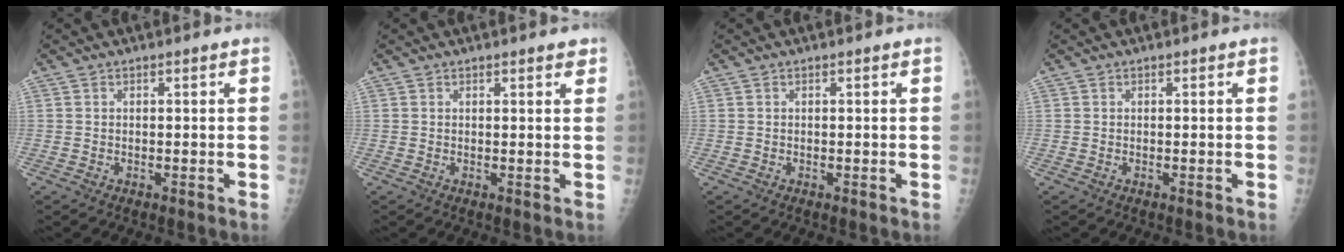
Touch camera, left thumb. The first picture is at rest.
{"total": 1.7, "force": [1.3, 0.5, 1.0], "torque": [-0.010, -0.004, 0.014]}
{"total": 0.0}
{"total": 0.0}